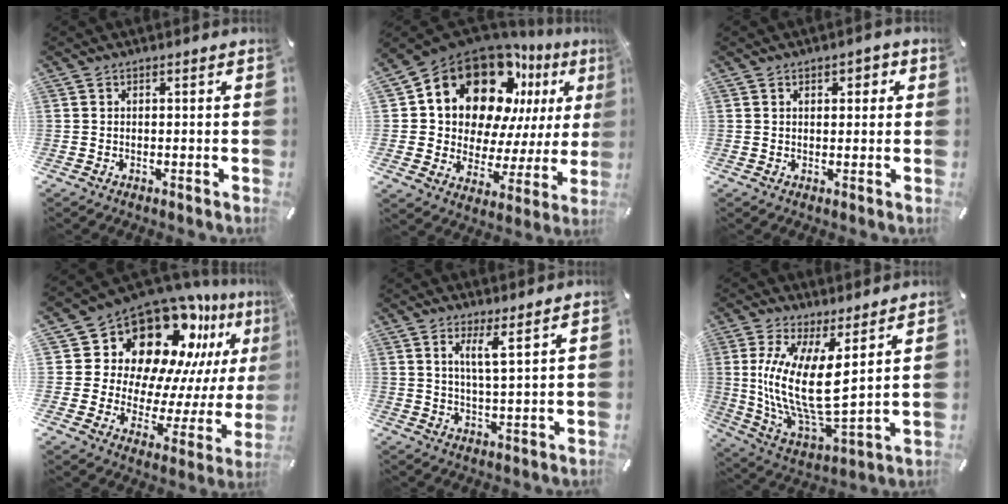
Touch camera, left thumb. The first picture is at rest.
{"total": 19.0, "force": [11.9, 11.8, 8.9], "torque": [-0.138, -0.099, 0.209]}
{"total": 2.3, "force": [0.7, 1.5, 1.7], "torque": [-0.019, 0.001, 0.005]}
{"total": 20.0, "force": [14.3, 11.2, 8.3], "torque": [-0.124, -0.137, 0.257]}
{"total": 5.1, "force": [3.1, -0.2, 4.0], "torque": [-0.080, -0.012, 0.050]}
{"total": 14.9, "force": [4.2, 5.3, 13.3], "torque": [-0.298, -0.047, 0.073]}